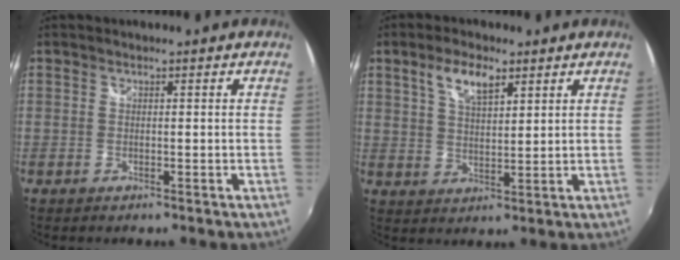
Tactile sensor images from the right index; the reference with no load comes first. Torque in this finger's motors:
{"motor_torque": [0.14, 0.09, 0.08, 0.05]}